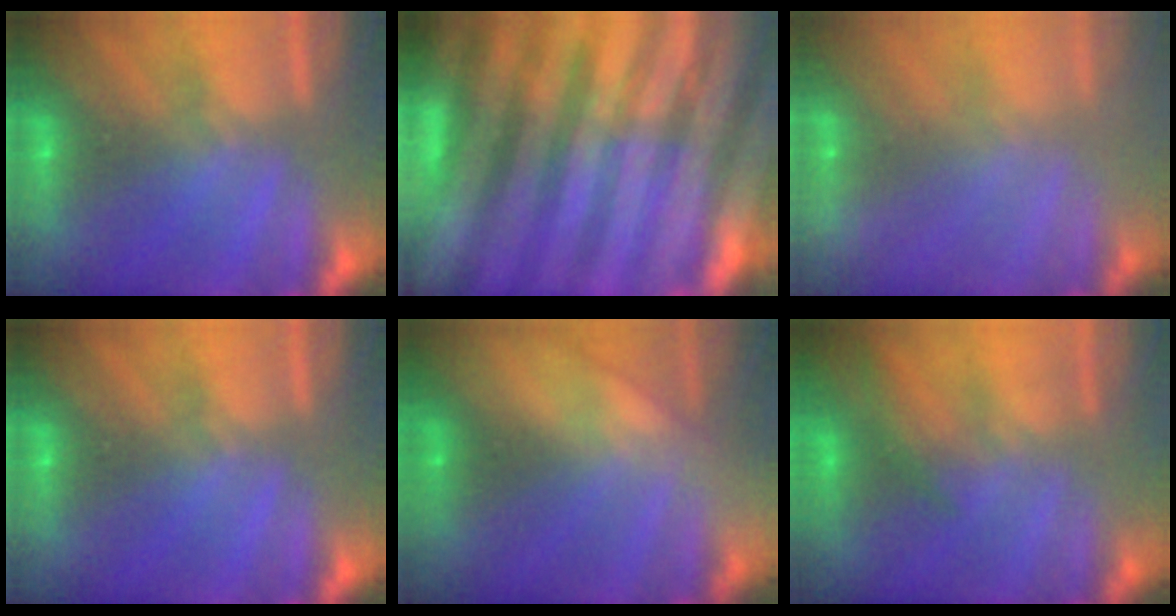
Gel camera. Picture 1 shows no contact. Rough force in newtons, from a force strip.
{"total": 6.8}
{"total": 2.4}
{"total": 0.0}
{"total": 3.0}
{"total": 1.9}